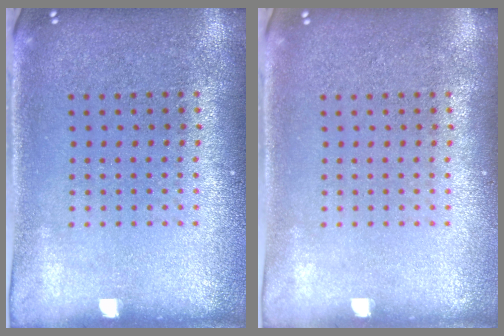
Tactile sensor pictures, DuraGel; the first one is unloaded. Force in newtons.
{"total": 0.0}